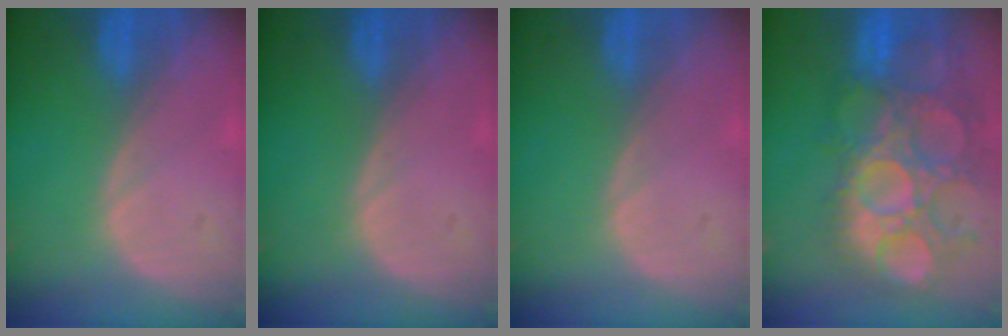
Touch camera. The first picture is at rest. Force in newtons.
{"total": 0.0}
{"total": 0.0}
{"total": 14.9, "press": 12.8, "slide": 7.7}